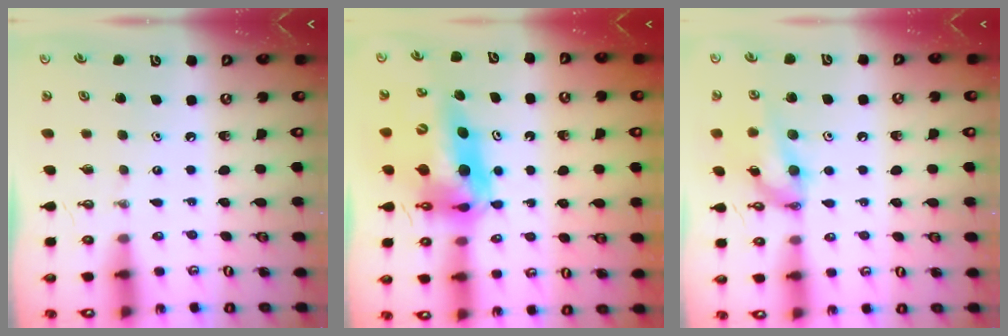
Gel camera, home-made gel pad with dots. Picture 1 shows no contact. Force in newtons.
{"total": 15.7, "press": 15.3, "slide": 3.5}
{"total": 13.4, "press": 13.4, "slide": 1.2}